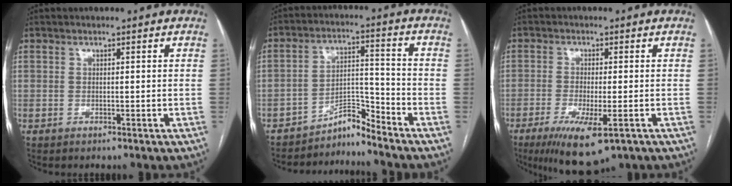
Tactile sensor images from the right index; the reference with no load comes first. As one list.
[{"total": 4.8, "force": [-4.8, 0.1, 0.1], "torque": [0.008, 0.024, -0.081]}, {"total": 9.7, "force": [-5.3, 2.2, 7.8], "torque": [-0.133, -0.026, -0.081]}]